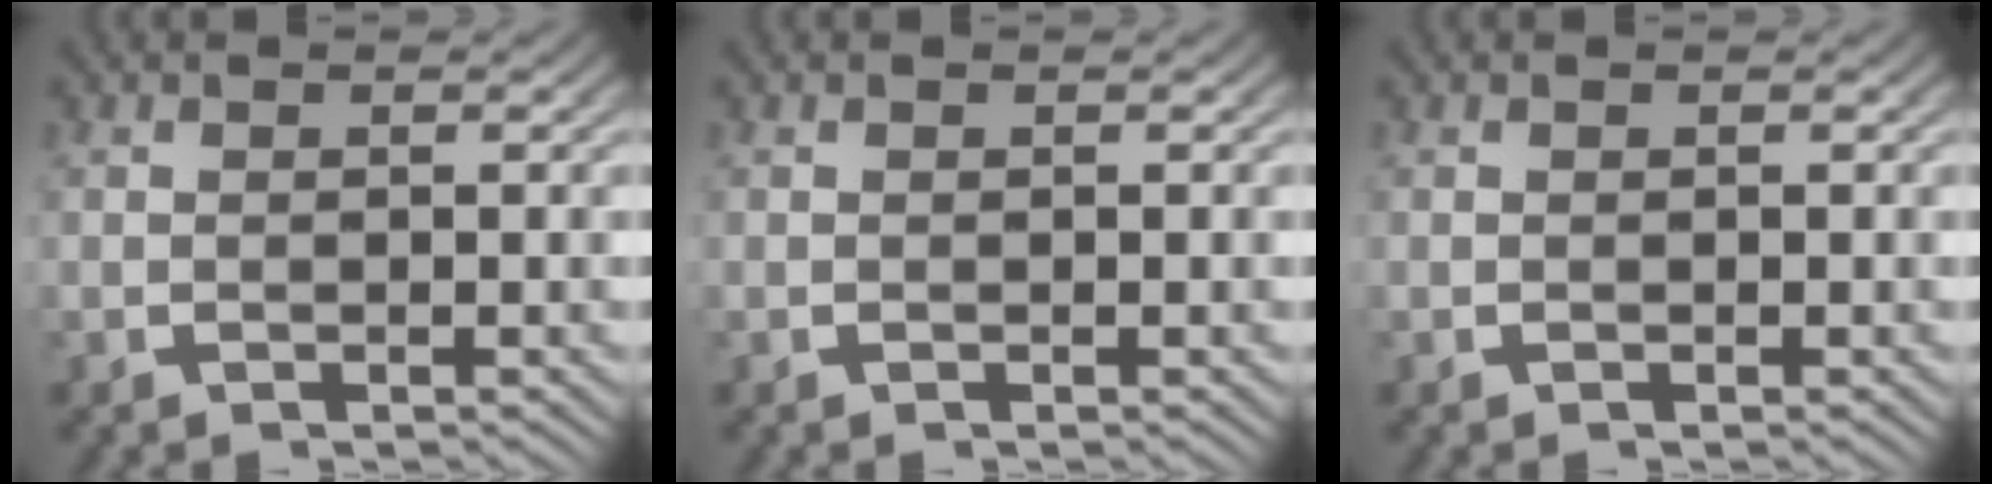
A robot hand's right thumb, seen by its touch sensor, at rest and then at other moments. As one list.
[{"total": 0.0}, {"total": 0.0}]